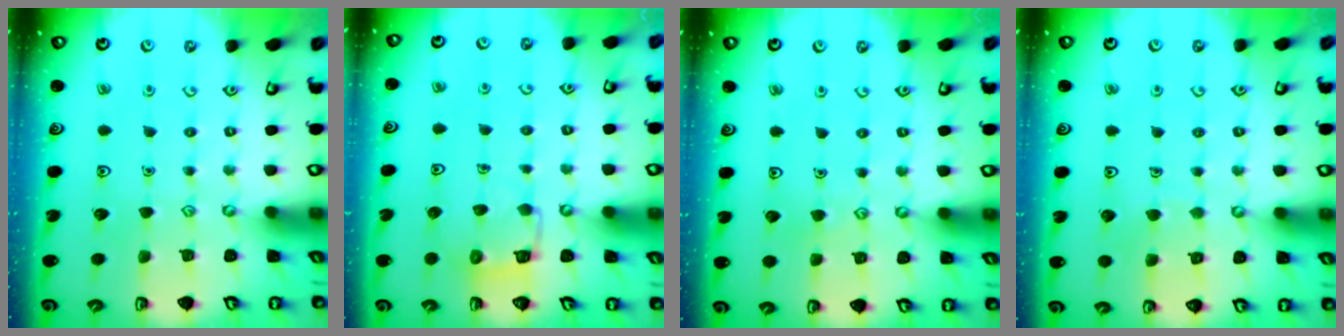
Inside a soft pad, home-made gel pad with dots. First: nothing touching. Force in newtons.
{"total": 4.6, "press": 4.5, "slide": 0.4}
{"total": 3.4, "press": 3.4, "slide": 0.3}
{"total": 3.5, "press": 3.5, "slide": 0.1}